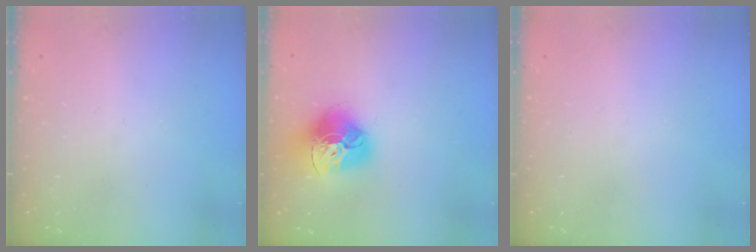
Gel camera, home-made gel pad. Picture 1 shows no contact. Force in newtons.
{"total": 17.4, "press": 17.3, "slide": 1.7}
{"total": 0.0}